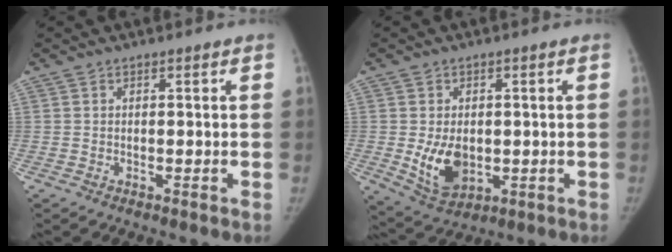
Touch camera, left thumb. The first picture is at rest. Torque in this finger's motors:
{"motor_torque": [-0.04, 0.45, 0.98, 0.19, 0.04]}